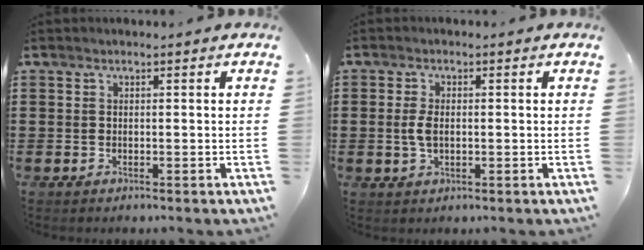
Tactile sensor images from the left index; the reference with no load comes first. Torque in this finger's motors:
{"motor_torque": [0.63, 0.56, 0.22, 0.11]}